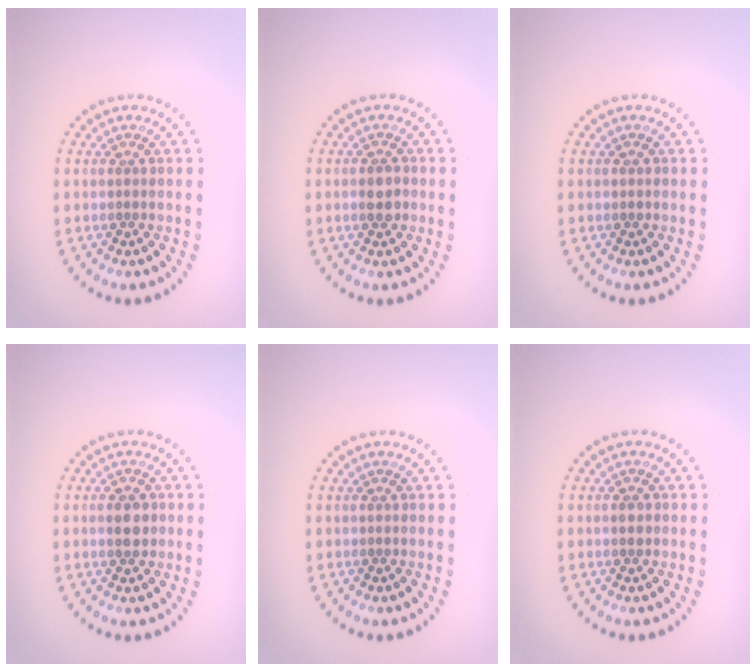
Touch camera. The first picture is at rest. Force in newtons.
{"total": 1.9, "press": 1.9, "slide": 0.3}
{"total": 0.7, "press": 0.7, "slide": 0.0}
{"total": 2.6, "press": 2.6, "slide": 0.1}
{"total": 0.0}
{"total": 1.3, "press": 1.3, "slide": 0.1}